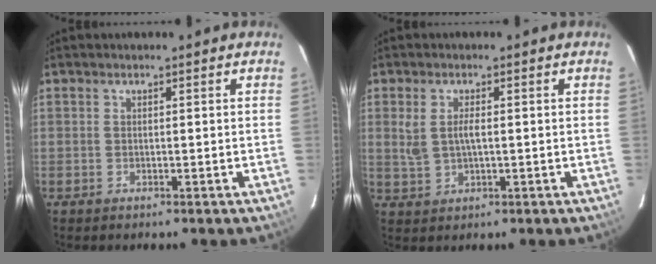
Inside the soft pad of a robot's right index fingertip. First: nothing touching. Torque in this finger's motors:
{"motor_torque": [0.08, 0.04, 0.11, 0.07]}